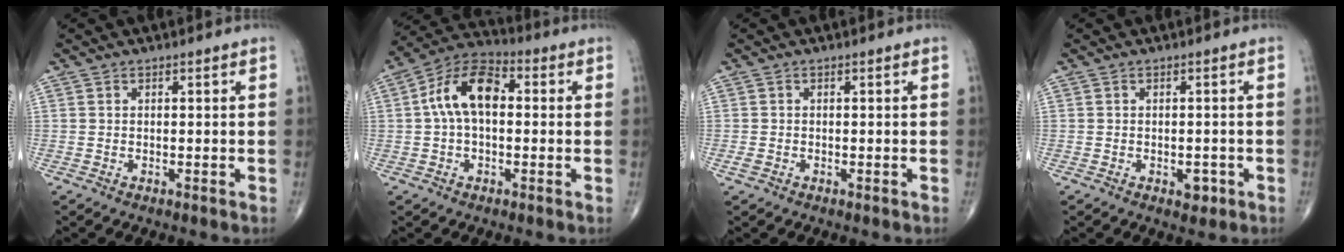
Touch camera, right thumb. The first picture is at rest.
{"total": 11.4, "force": [1.1, 6.5, 9.2], "torque": [-0.164, 0.034, 0.006]}
{"total": 1.0, "force": [-0.4, 0.7, 0.6], "torque": [-0.015, -0.001, -0.009]}
{"total": 2.2, "force": [-0.9, 1.4, 1.5], "torque": [-0.007, 0.003, -0.008]}